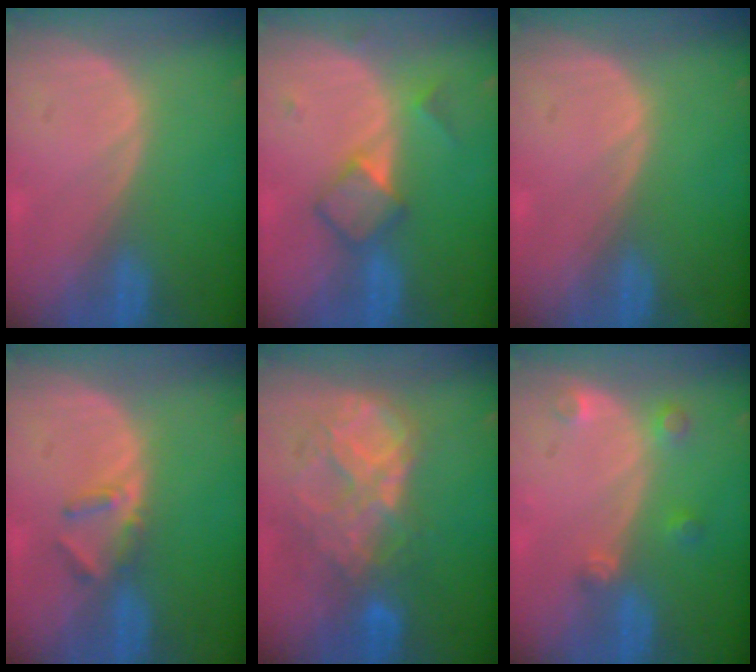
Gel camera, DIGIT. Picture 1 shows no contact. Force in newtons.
{"total": 4.8, "press": 4.6, "slide": 1.4}
{"total": 0.0}
{"total": 2.9, "press": 2.6, "slide": 1.1}
{"total": 9.1, "press": 7.8, "slide": 4.8}
{"total": 2.7, "press": 2.7, "slide": 0.3}